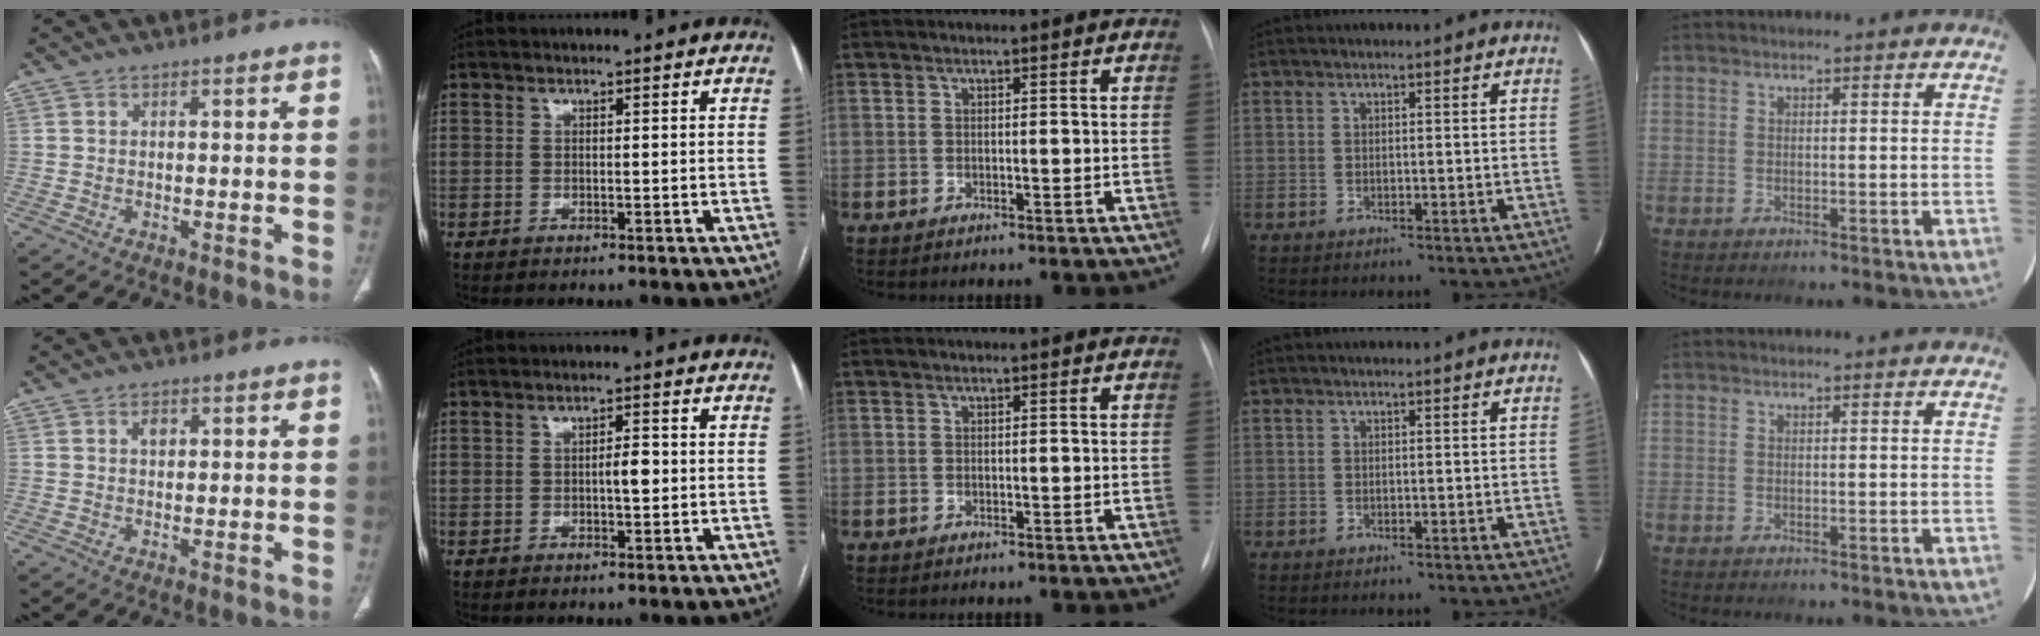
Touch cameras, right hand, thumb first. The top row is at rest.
{"thumb": {"total": 1.7, "force": [0.6, 1.1, 1.1], "torque": [-0.014, 0.000, 0.010]}, "index": {"total": 2.3, "force": [-0.2, 0.6, 2.2], "torque": [-0.035, 0.003, -0.003]}}